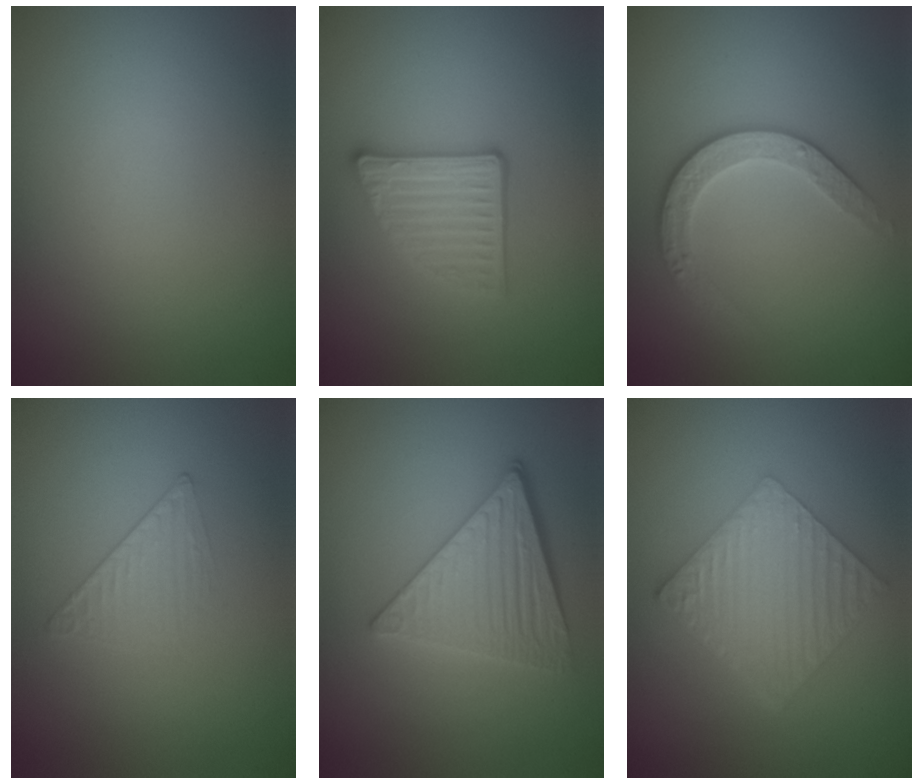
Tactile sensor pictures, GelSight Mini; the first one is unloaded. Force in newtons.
{"total": 3.8, "press": 3.1, "slide": 2.1}
{"total": 2.9, "press": 2.7, "slide": 1.1}
{"total": 1.3, "press": 0.4, "slide": 1.2}
{"total": 4.8, "press": 3.9, "slide": 2.8}
{"total": 6.4, "press": 4.4, "slide": 4.8}